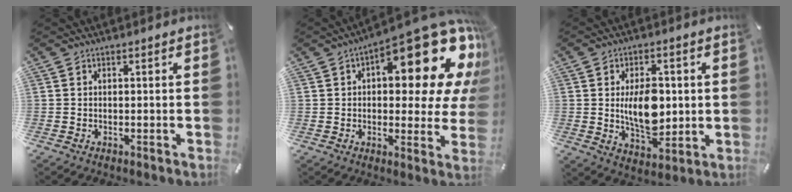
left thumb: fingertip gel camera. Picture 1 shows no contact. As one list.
[{"total": 20.8, "force": [10.1, 8.1, 16.2], "torque": [-0.197, -0.089, 0.155]}, {"total": 11.5, "force": [0.8, 7.0, 9.1], "torque": [-0.161, -0.004, 0.010]}]